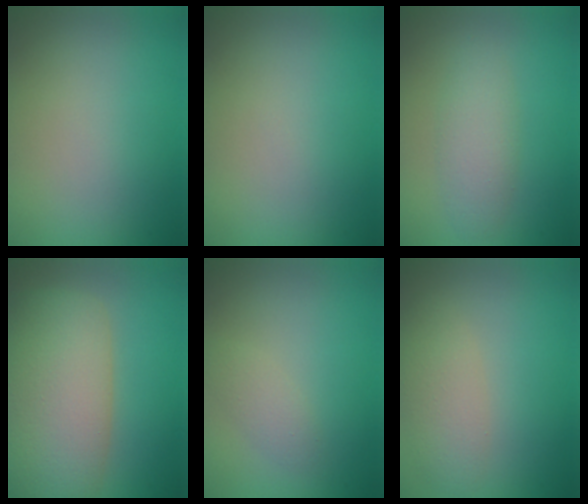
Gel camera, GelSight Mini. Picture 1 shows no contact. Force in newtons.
{"total": 0.0}
{"total": 2.7, "press": 2.7, "slide": 0.1}
{"total": 10.6, "press": 10.6, "slide": 0.5}
{"total": 1.3, "press": 1.3, "slide": 0.1}
{"total": 3.0, "press": 3.0, "slide": 0.1}